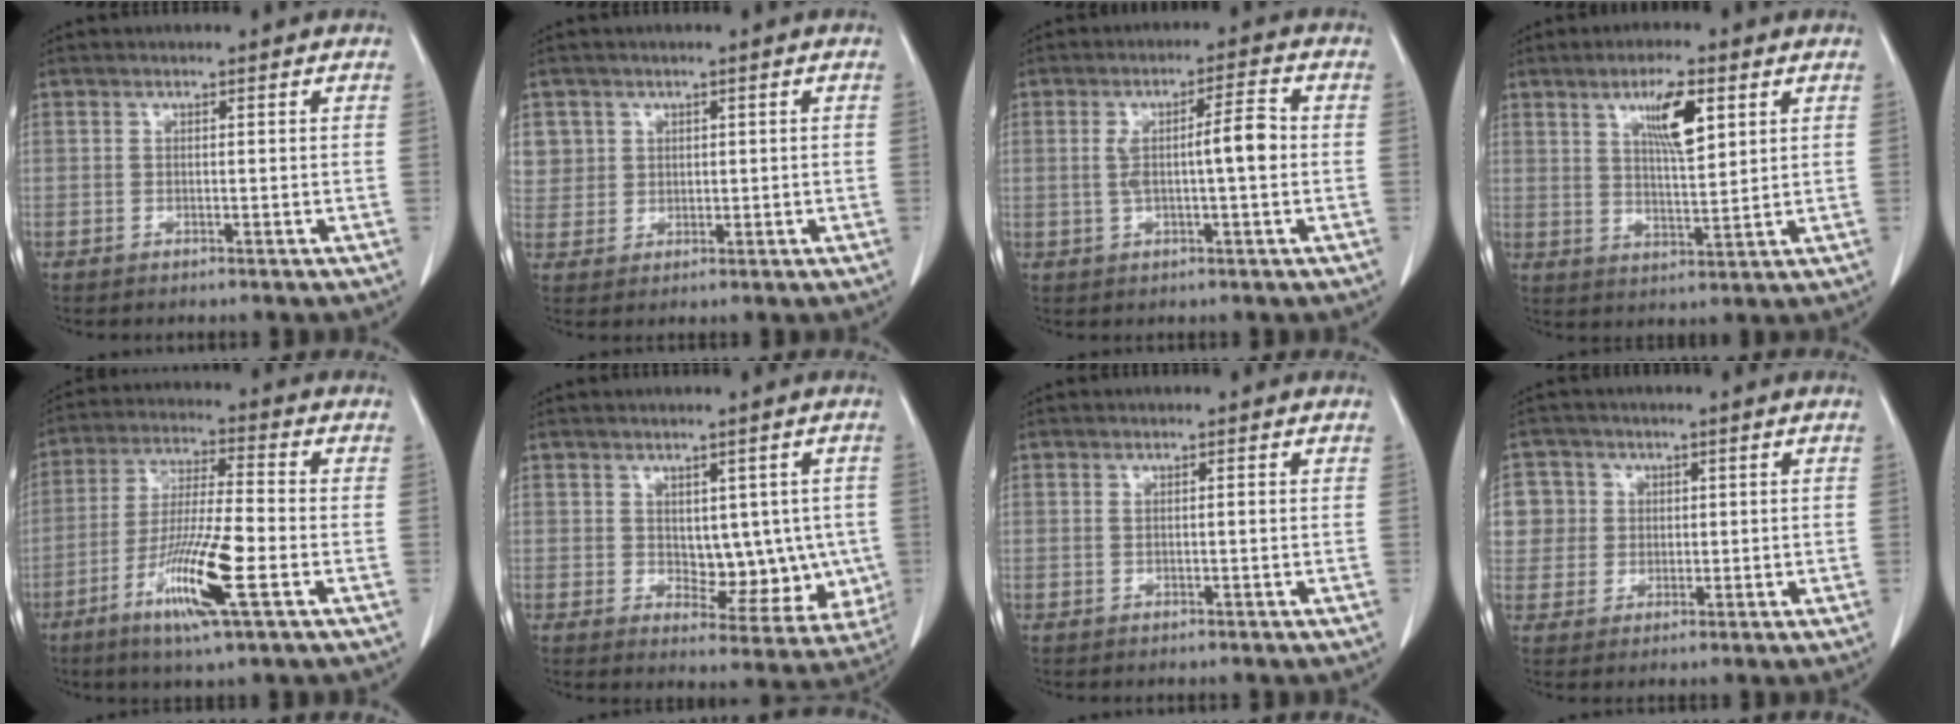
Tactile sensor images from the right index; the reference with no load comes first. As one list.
[{"total": 4.6, "force": [1.8, 4.2, 0.0], "torque": [0.014, 0.006, 0.039]}, {"total": 6.4, "force": [0.0, 0.7, 6.4], "torque": [-0.113, 0.017, 0.002]}, {"total": 7.7, "force": [3.5, 1.6, 6.6], "torque": [-0.118, -0.003, 0.061]}, {"total": 12.7, "force": [-5.1, 0.7, 11.6], "torque": [-0.226, -0.020, -0.094]}, {"total": 8.7, "force": [0.2, 5.2, 7.0], "torque": [-0.067, 0.006, 0.019]}, {"total": 0.7, "force": [0.0, 0.1, 0.7], "torque": [-0.016, 0.006, 0.005]}, {"total": 6.4, "force": [1.4, 6.2, 0.4], "torque": [-0.001, 0.021, 0.031]}]